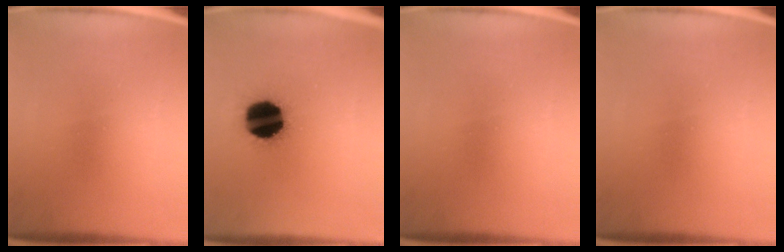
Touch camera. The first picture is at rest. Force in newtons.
{"total": 19.1}
{"total": 0.0}
{"total": 0.0}